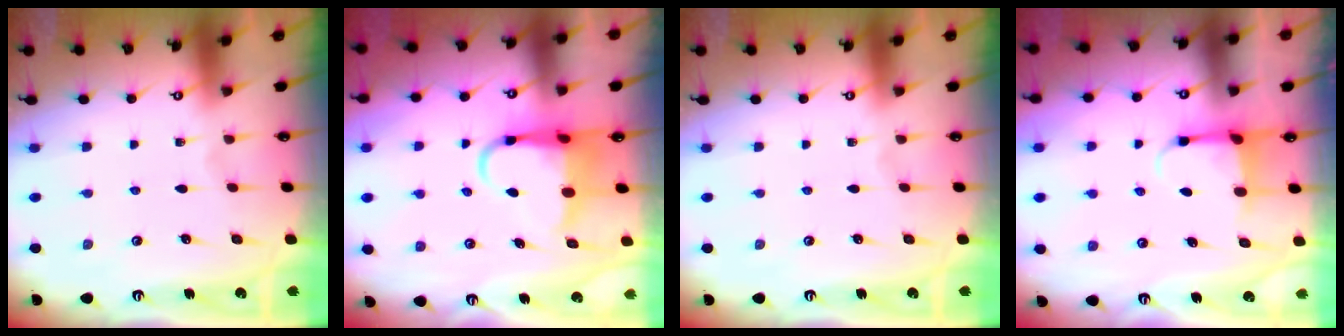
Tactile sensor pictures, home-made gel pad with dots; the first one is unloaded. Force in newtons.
{"total": 6.7, "press": 6.6, "slide": 1.2}
{"total": 0.0}
{"total": 4.0, "press": 3.9, "slide": 0.9}